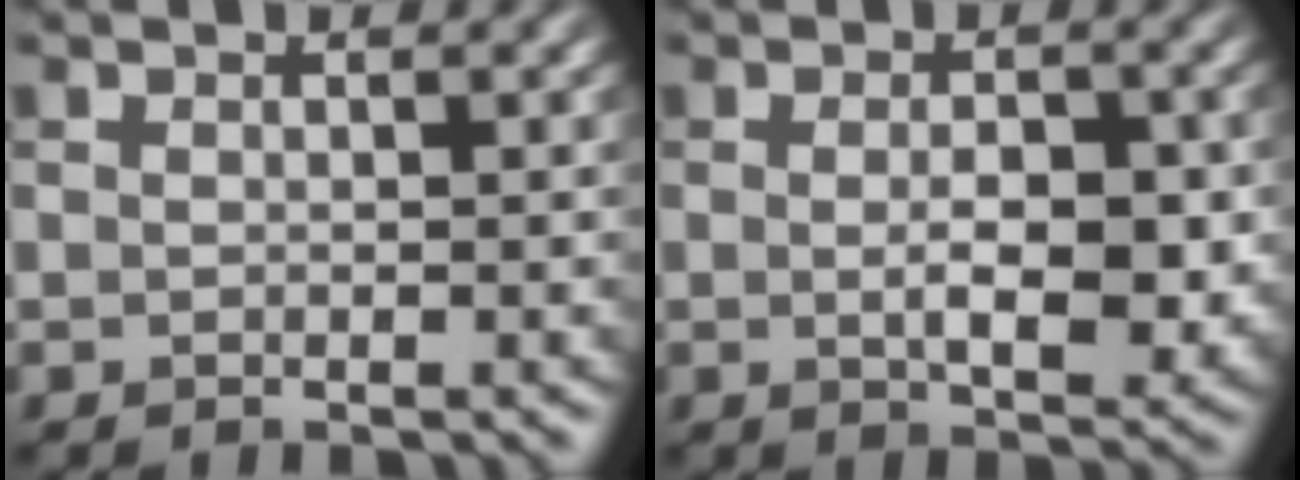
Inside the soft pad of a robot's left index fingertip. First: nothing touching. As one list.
[{"total": 4.4, "force": [-0.3, 2.0, 3.9], "torque": [-0.065, -0.008, -0.002]}]